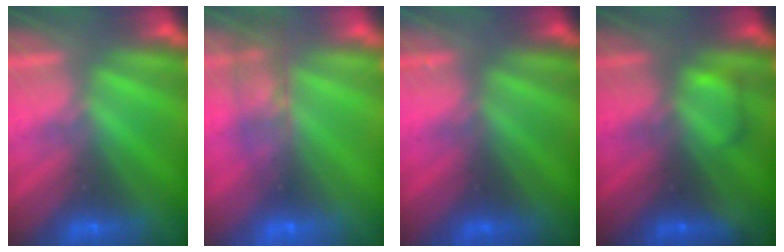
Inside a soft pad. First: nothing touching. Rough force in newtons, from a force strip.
{"total": 10.1}
{"total": 2.2}
{"total": 2.3}